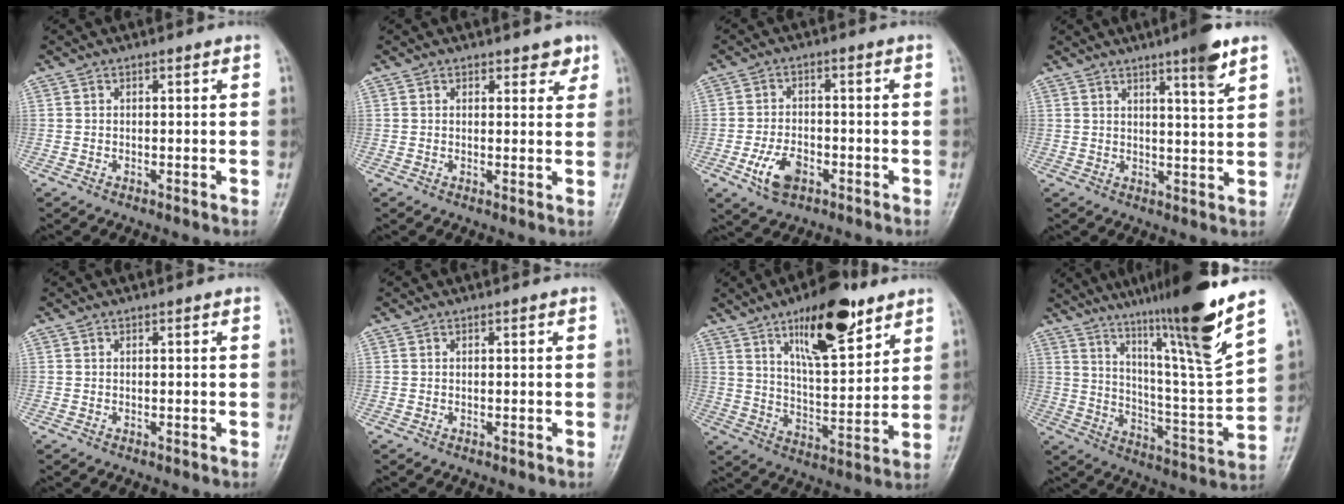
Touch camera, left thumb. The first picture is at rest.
{"total": 2.8, "force": [1.9, 1.6, 1.2], "torque": [0.010, -0.010, 0.023]}
{"total": 6.6, "force": [-3.0, 3.9, 4.5], "torque": [-0.081, 0.013, -0.051]}
{"total": 6.6, "force": [4.2, 0.4, 5.1], "torque": [-0.070, -0.026, 0.061]}
{"total": 0.0}
{"total": 0.0}
{"total": 16.7, "force": [9.8, 5.9, 12.2], "torque": [-0.159, -0.053, 0.161]}
{"total": 21.4, "force": [15.1, -0.3, 15.2], "torque": [-0.217, -0.087, 0.245]}